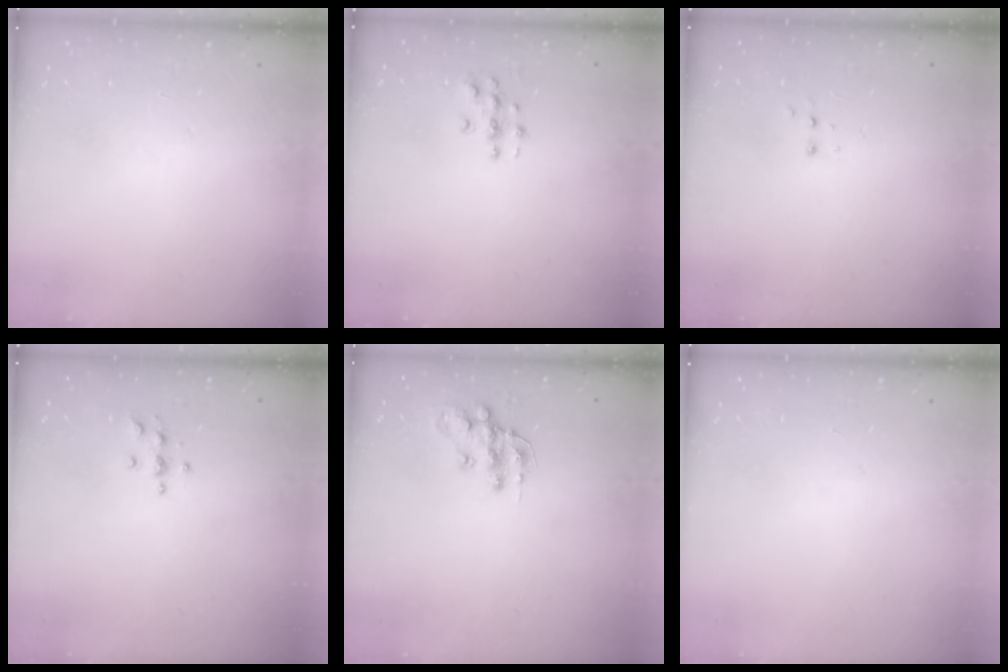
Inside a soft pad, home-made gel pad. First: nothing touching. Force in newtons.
{"total": 3.4, "press": 3.4, "slide": 0.2}
{"total": 2.7, "press": 2.7, "slide": 0.5}
{"total": 4.3, "press": 4.3, "slide": 0.5}
{"total": 12.7, "press": 12.6, "slide": 0.9}
{"total": 0.0}